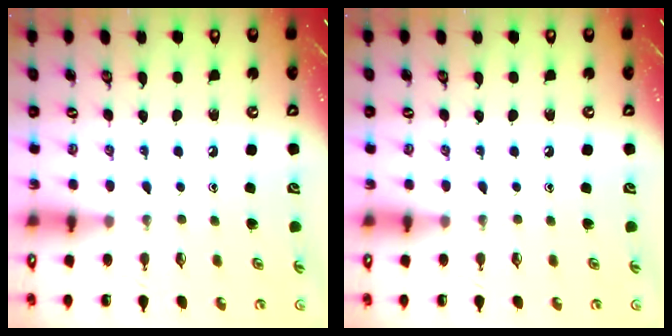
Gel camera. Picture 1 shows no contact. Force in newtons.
{"total": 0.0}